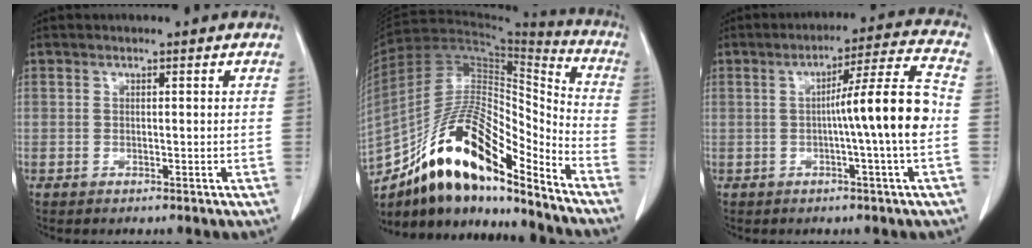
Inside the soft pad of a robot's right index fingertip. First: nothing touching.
{"total": 19.7, "force": [-13.8, 5.2, 13.0], "torque": [-0.240, 0.024, -0.244]}
{"total": 10.5, "force": [-1.2, -1.5, 10.3], "torque": [-0.159, 0.010, -0.020]}